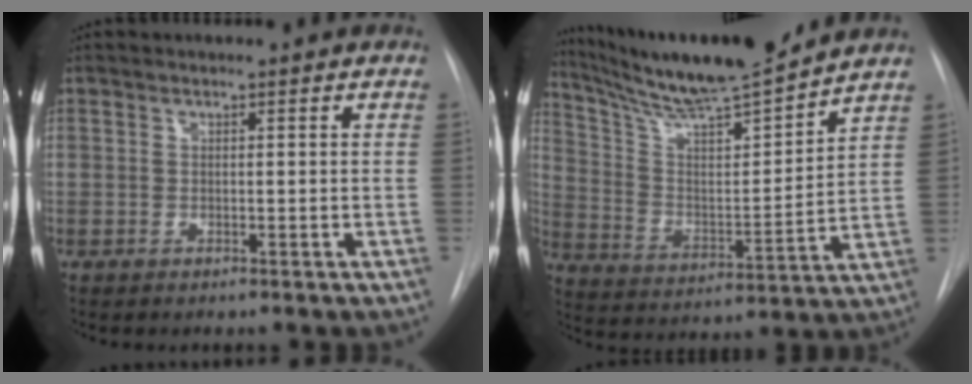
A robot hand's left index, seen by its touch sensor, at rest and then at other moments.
{"total": 16.2, "force": [14.2, -0.2, 7.6], "torque": [-0.133, -0.012, 0.248]}